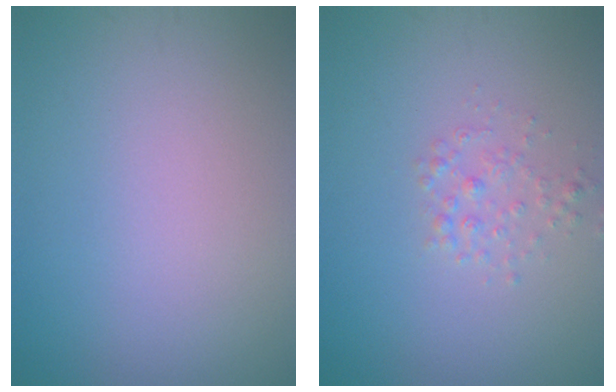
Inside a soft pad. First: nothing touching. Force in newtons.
{"total": 1.5, "press": 1.5, "slide": 0.0}